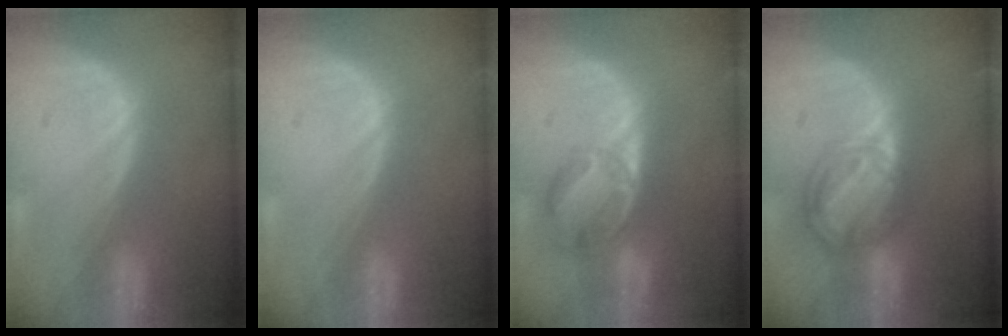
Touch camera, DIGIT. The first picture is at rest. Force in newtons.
{"total": 0.0}
{"total": 7.0, "press": 6.0, "slide": 3.6}
{"total": 8.1, "press": 7.0, "slide": 4.1}